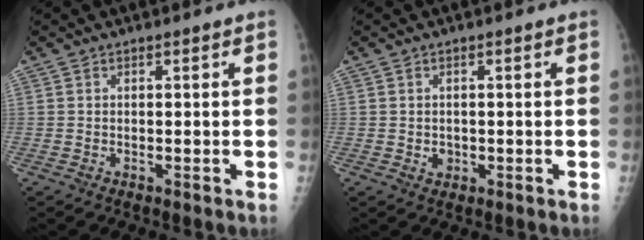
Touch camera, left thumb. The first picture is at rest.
{"total": 1.4, "force": [0.0, 1.3, 0.7], "torque": [-0.006, 0.000, 0.005]}